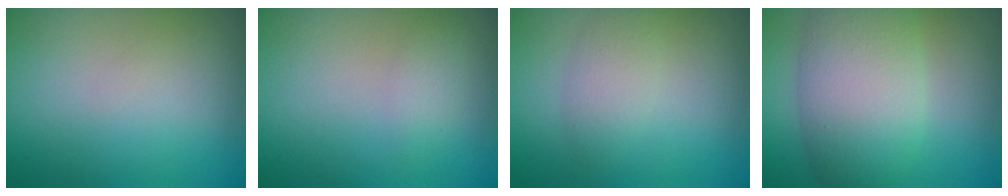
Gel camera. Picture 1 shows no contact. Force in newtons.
{"total": 1.2, "press": 1.2, "slide": 0.1}
{"total": 2.2, "press": 2.2, "slide": 0.0}
{"total": 8.3, "press": 8.2, "slide": 0.3}